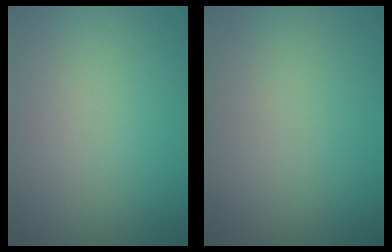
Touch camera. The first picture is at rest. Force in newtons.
{"total": 0.0}